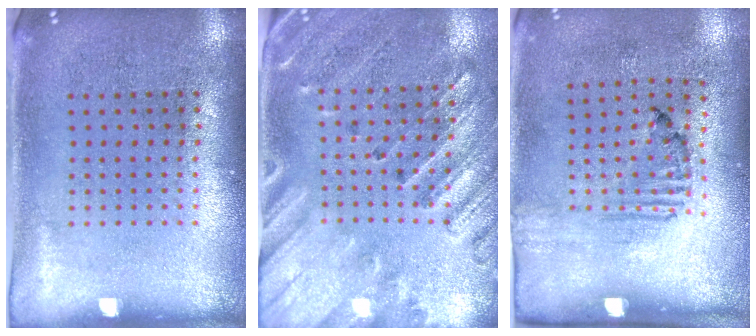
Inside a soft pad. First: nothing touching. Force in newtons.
{"total": 2.4, "press": 2.1, "slide": 1.3}
{"total": 1.7, "press": 1.0, "slide": 1.4}